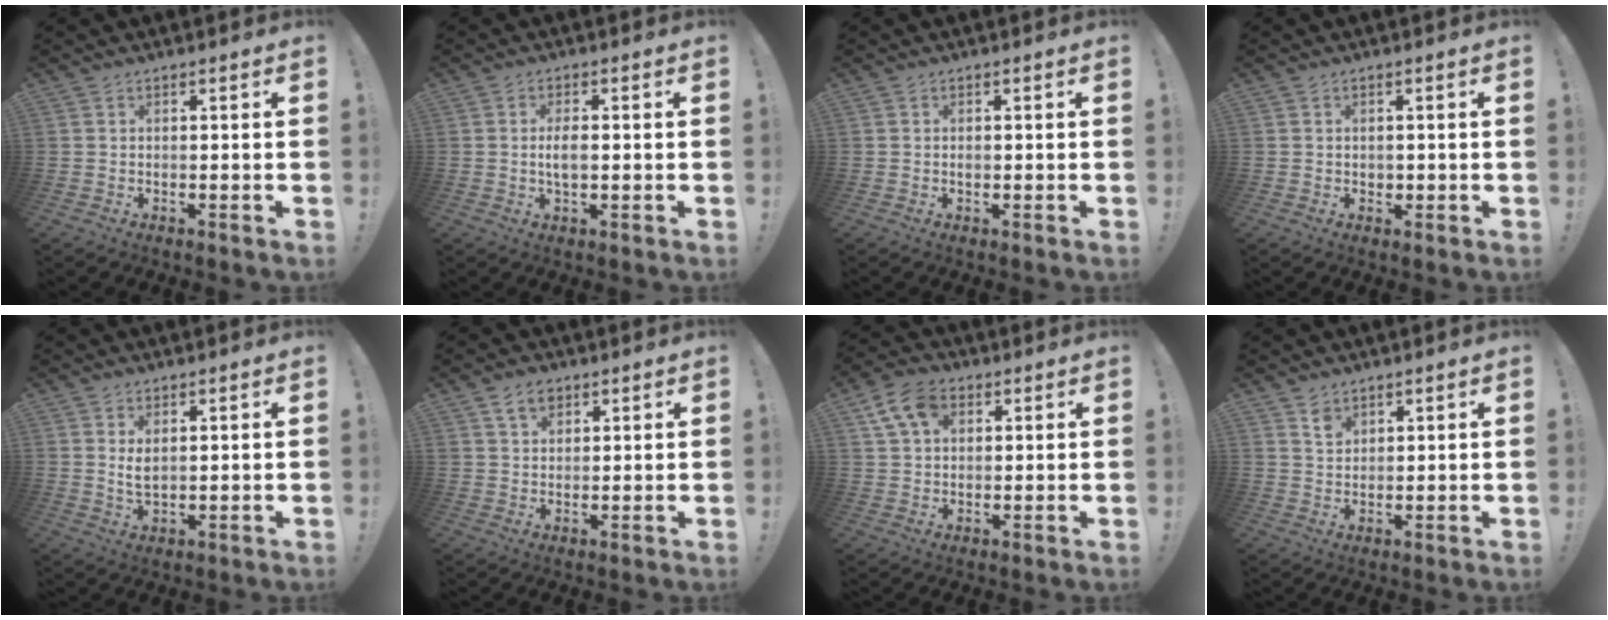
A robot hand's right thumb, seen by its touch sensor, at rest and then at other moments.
{"total": 3.8, "force": [-0.3, 1.7, 3.5], "torque": [-0.054, -0.003, -0.010]}
{"total": 0.6, "force": [-0.2, 0.5, 0.3], "torque": [0.003, -0.002, -0.006]}
{"total": 1.3, "force": [0.2, 1.2, 0.3], "torque": [0.004, -0.002, 0.002]}
{"total": 3.9, "force": [1.5, 1.9, 3.1], "torque": [-0.039, -0.010, 0.023]}
{"total": 5.5, "force": [3.3, 3.6, 2.5], "torque": [-0.045, -0.004, 0.062]}
{"total": 10.6, "force": [4.4, 7.2, 6.4], "torque": [-0.113, -0.003, 0.085]}
{"total": 3.7, "force": [2.8, 2.2, 1.1], "torque": [-0.012, -0.019, 0.051]}